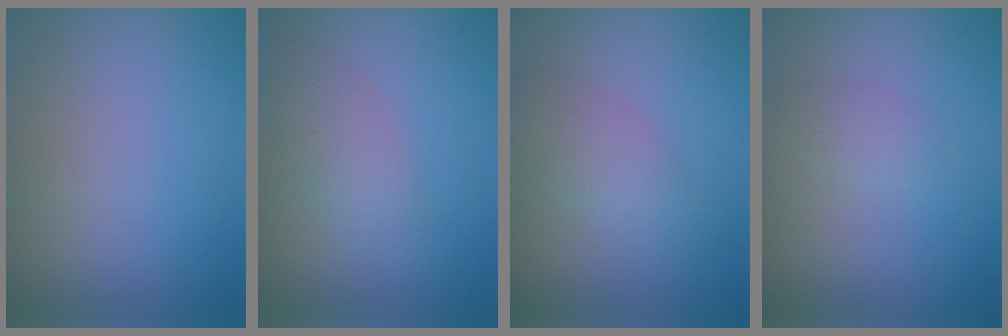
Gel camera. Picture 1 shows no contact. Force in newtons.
{"total": 2.8, "press": 2.8, "slide": 0.0}
{"total": 2.8, "press": 2.8, "slide": 0.1}
{"total": 1.4, "press": 1.4, "slide": 0.1}